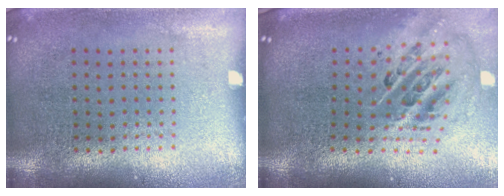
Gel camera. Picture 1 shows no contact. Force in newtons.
{"total": 2.7, "press": 1.9, "slide": 2.0}